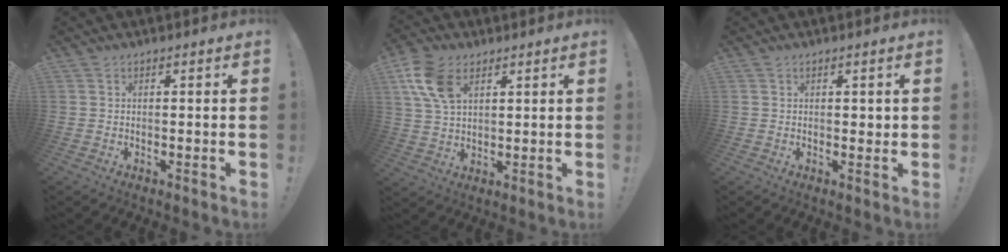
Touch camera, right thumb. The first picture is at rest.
{"total": 11.4, "force": [5.1, 7.0, 7.3], "torque": [-0.146, -0.006, 0.100]}
{"total": 1.1, "force": [0.5, 0.9, 0.5], "torque": [-0.005, 0.002, 0.008]}